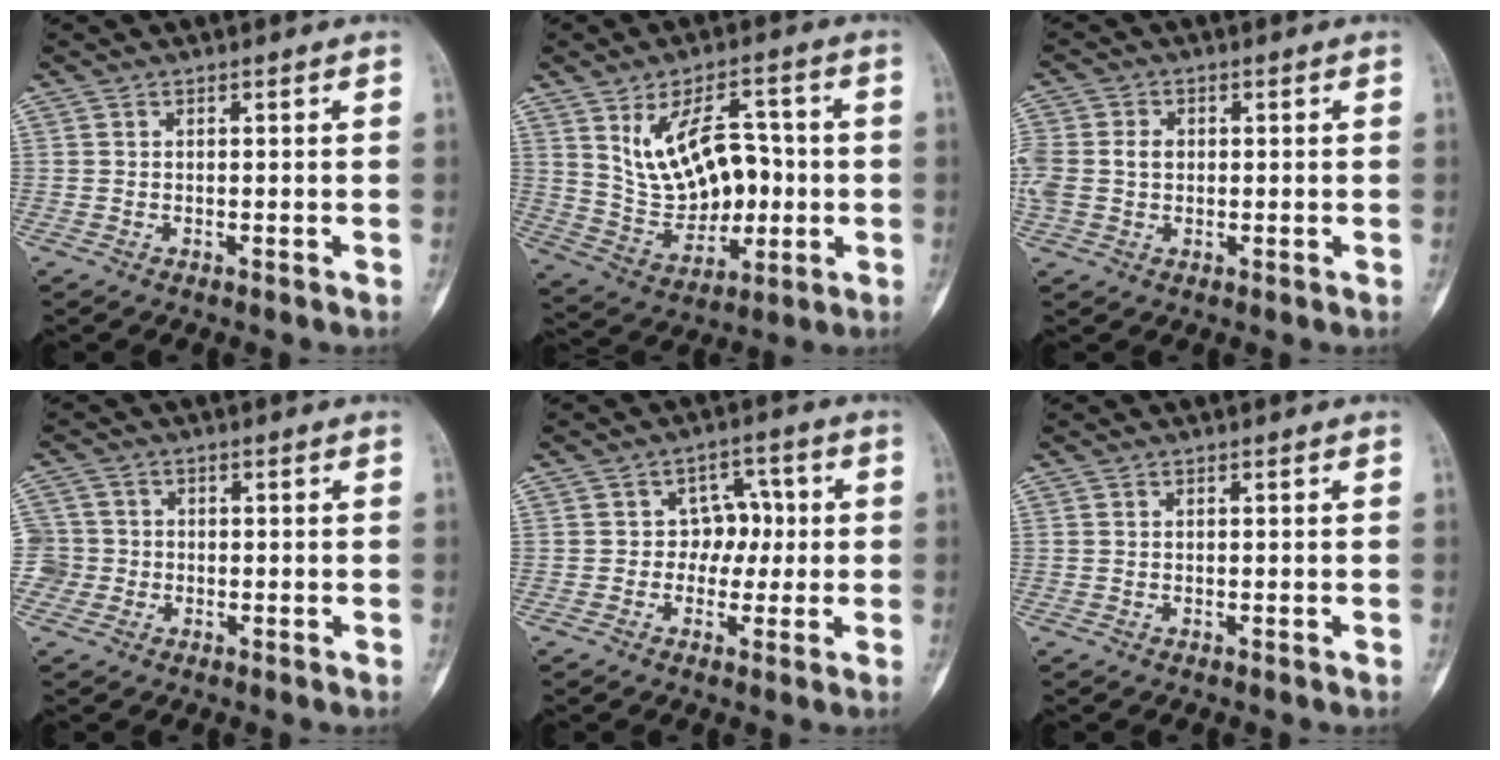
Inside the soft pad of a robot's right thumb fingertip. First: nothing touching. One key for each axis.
{"total": 15.0, "fx": 1.8, "fy": 9.5, "fz": 11.5, "tx": -0.148, "ty": 0.006, "tz": 0.047}
{"total": 7.7, "fx": 0.6, "fy": 6.0, "fz": 4.8, "tx": -0.129, "ty": 0.013, "tz": 0.016}
{"total": 4.2, "fx": -0.9, "fy": 4.1, "fz": 0.1, "tx": 0.016, "ty": 0.014, "tz": -0.023}
{"total": 5.6, "fx": 0.0, "fy": 4.6, "fz": 3.3, "tx": -0.001, "ty": 0.015, "tz": -0.009}
{"total": 0.0}